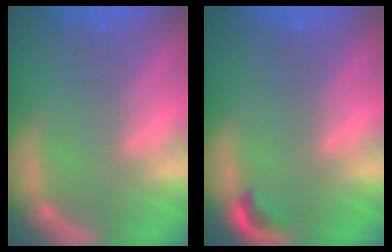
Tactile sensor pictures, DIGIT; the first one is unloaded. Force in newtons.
{"total": 1.4}